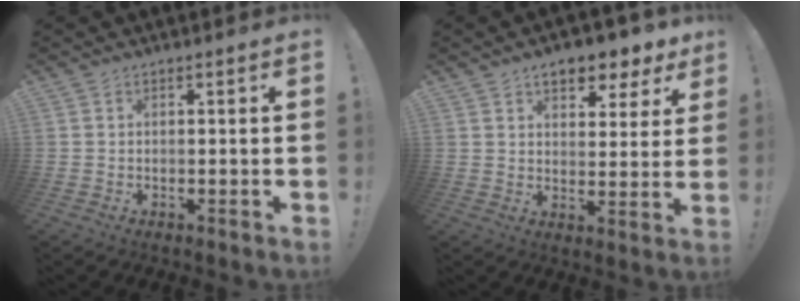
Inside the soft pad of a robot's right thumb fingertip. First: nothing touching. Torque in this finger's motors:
{"motor_torque": [-0.07, 0.44, 0.01, 0.21, 0.00]}